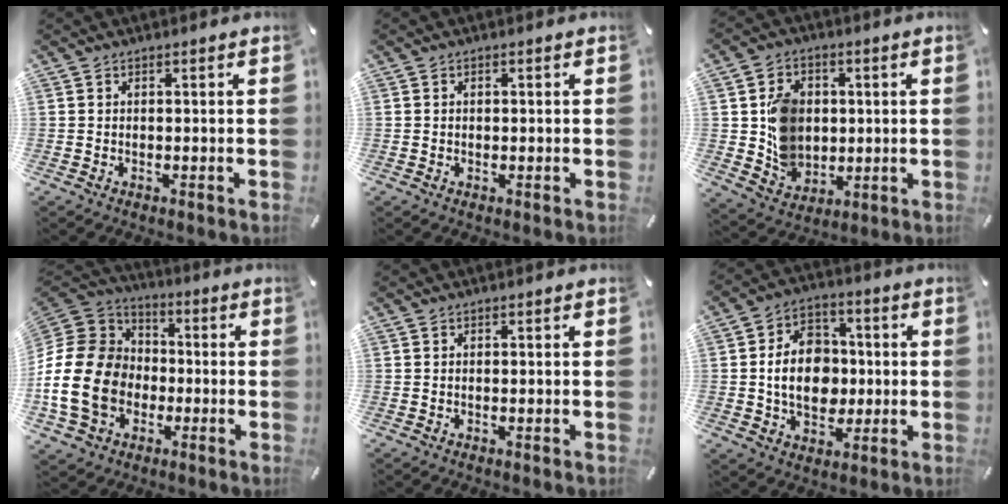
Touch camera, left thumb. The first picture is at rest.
{"total": 0.7, "force": [0.0, 0.6, 0.4], "torque": [-0.009, 0.004, -0.001]}
{"total": 10.3, "force": [1.2, 9.1, 4.8], "torque": [-0.095, 0.011, 0.030]}
{"total": 20.2, "force": [-5.1, 16.6, 10.4], "torque": [-0.227, 0.031, -0.089]}
{"total": 0.0}
{"total": 12.2, "force": [-0.5, 9.6, 7.5], "torque": [-0.131, 0.015, -0.006]}